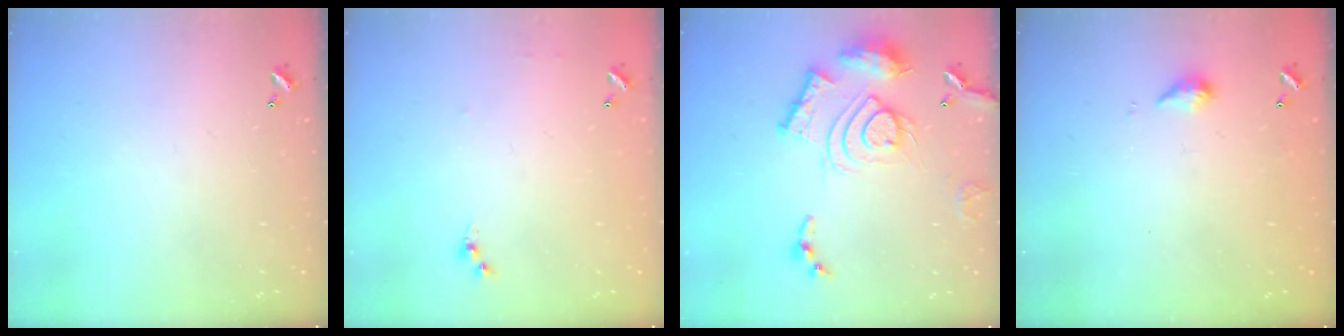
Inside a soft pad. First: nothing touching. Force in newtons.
{"total": 4.8, "press": 4.7, "slide": 0.5}
{"total": 18.7, "press": 18.6, "slide": 1.8}
{"total": 4.4, "press": 4.3, "slide": 0.8}